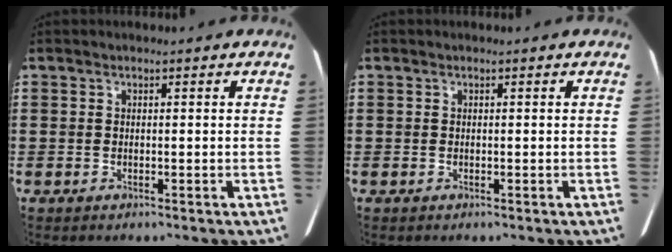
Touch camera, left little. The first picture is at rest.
{"total": 0.0}